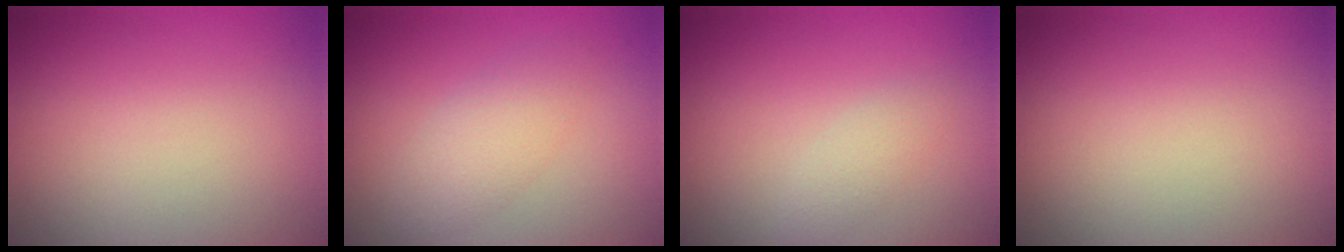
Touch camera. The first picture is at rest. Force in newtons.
{"total": 2.7, "press": 2.7, "slide": 0.2}
{"total": 1.3, "press": 1.3, "slide": 0.1}
{"total": 0.0}